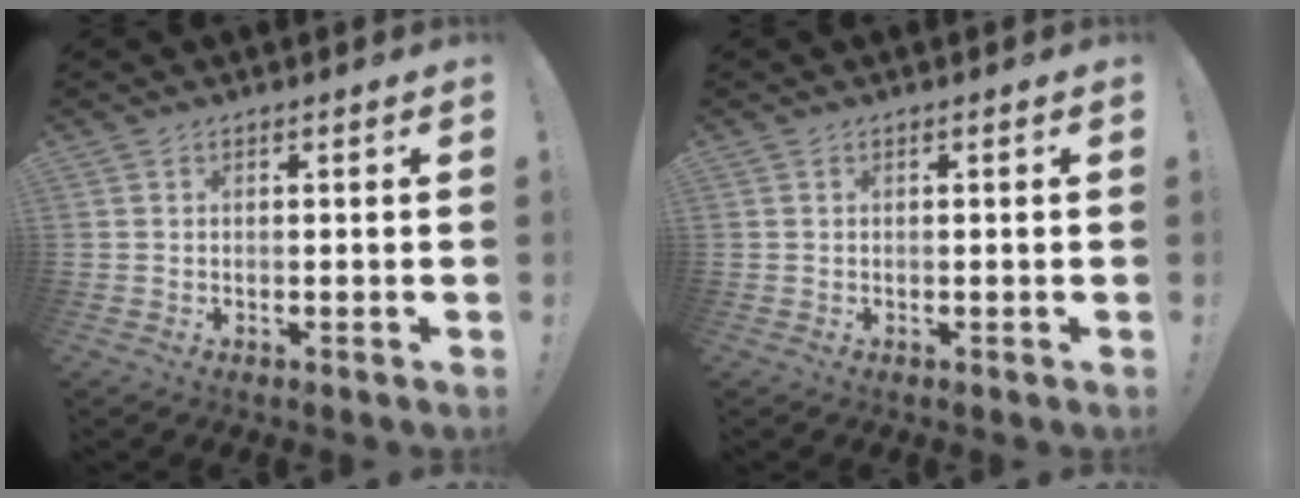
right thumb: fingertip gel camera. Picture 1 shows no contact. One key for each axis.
{"total": 0.7, "fx": 0.0, "fy": -0.5, "fz": 0.5, "tx": -0.002, "ty": -0.006, "tz": -0.003}